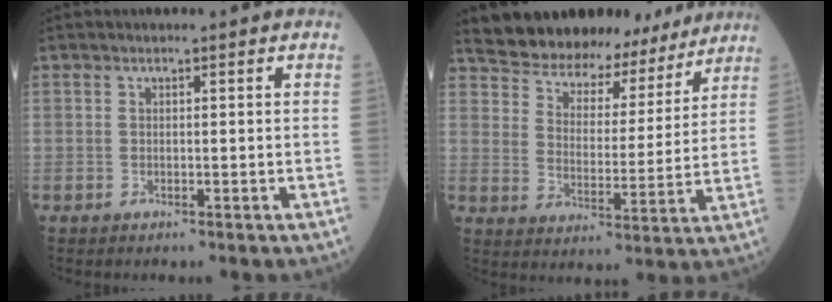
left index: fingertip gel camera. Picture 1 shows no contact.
{"total": 16.2, "force": [14.9, 5.4, 3.4], "torque": [-0.048, 0.006, 0.210]}